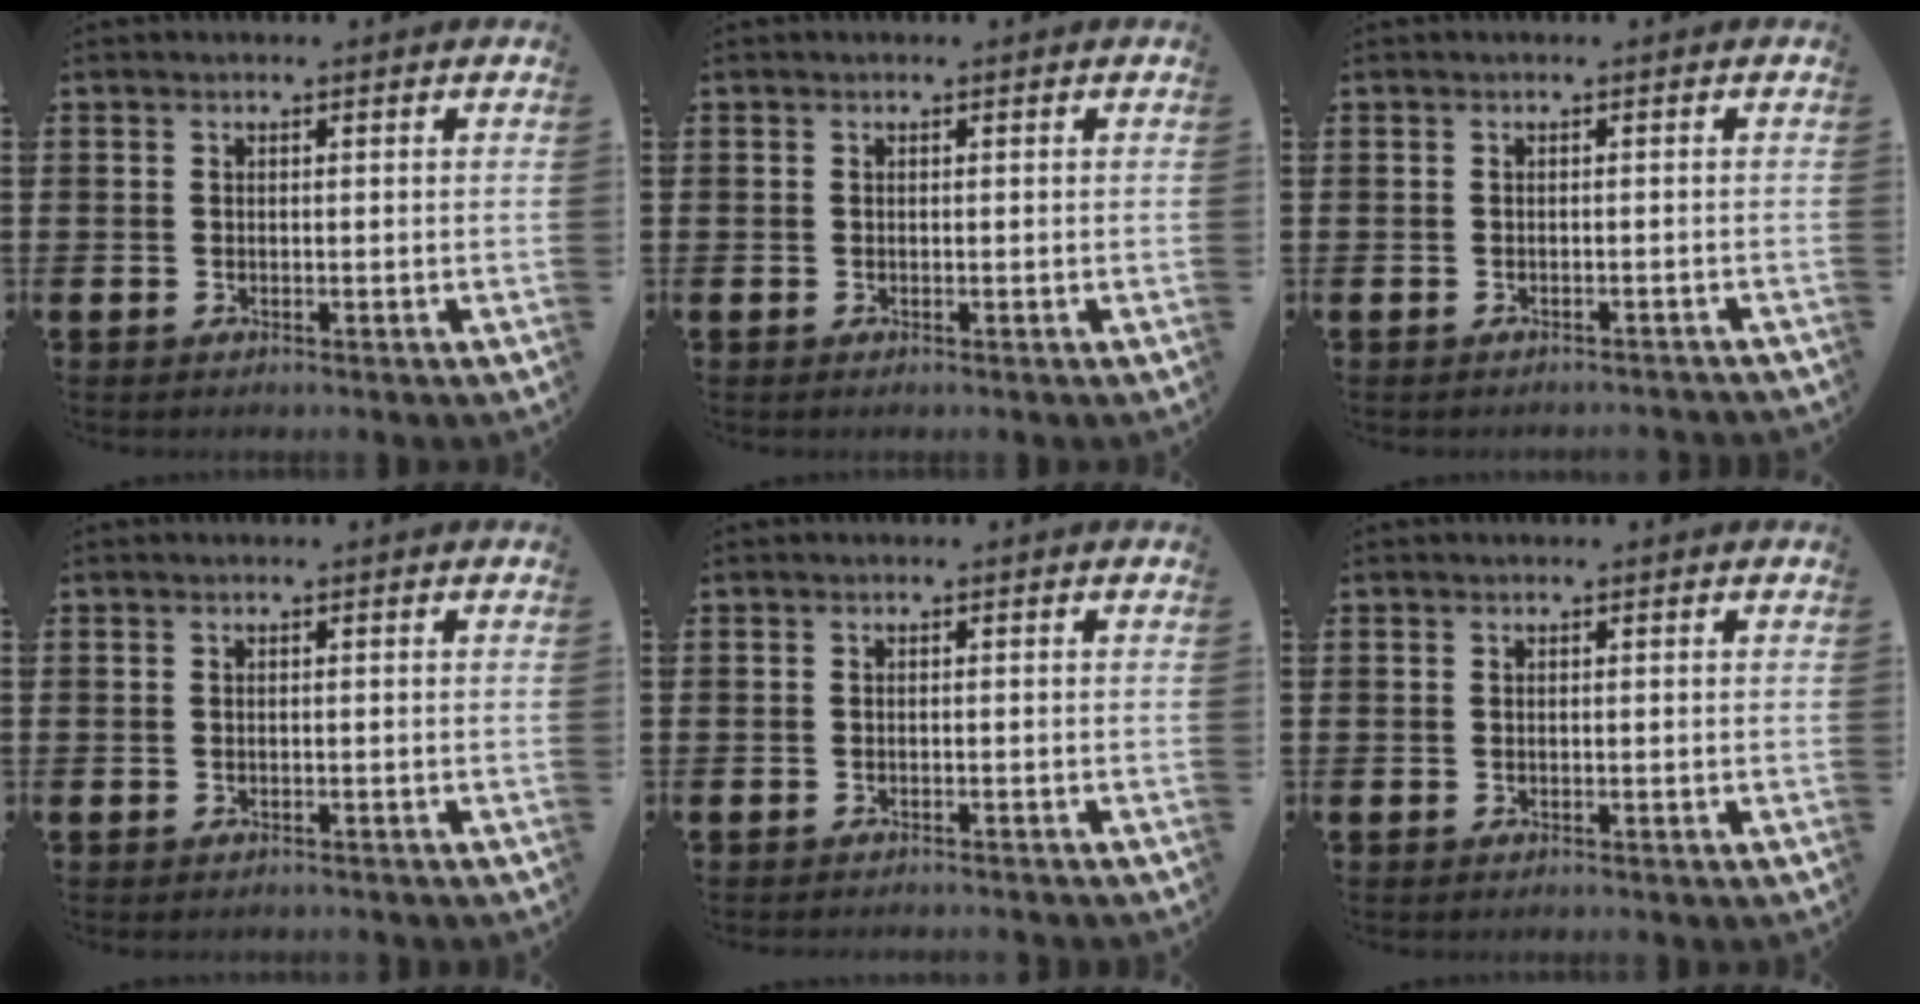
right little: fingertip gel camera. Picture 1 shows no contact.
{"total": 0.0}
{"total": 0.6, "force": [-0.6, -0.1, 0.1], "torque": [-0.002, -0.001, -0.012]}
{"total": 0.0}
{"total": 0.6, "force": [-0.6, -0.1, 0.0], "torque": [0.000, -0.001, -0.013]}
{"total": 0.0}